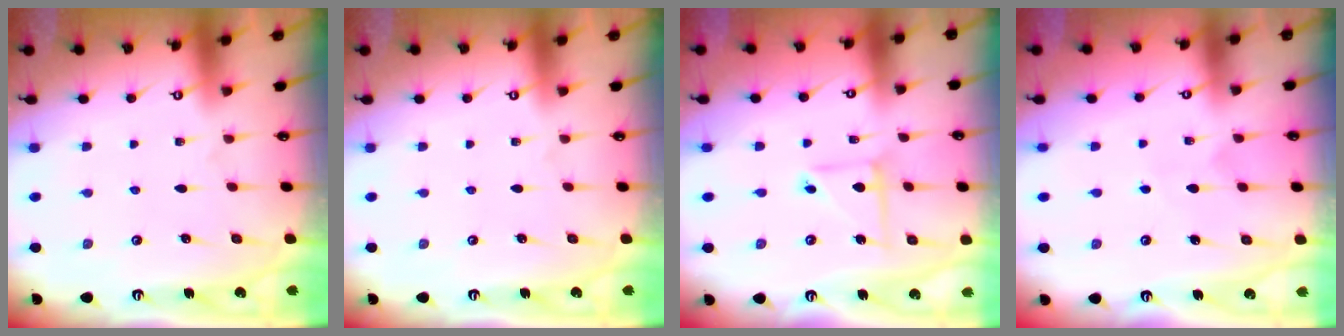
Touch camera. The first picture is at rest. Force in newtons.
{"total": 0.0}
{"total": 5.7, "press": 5.7, "slide": 0.5}
{"total": 3.9, "press": 3.9, "slide": 0.2}